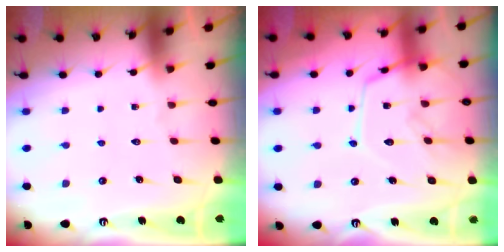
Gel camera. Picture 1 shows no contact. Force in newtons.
{"total": 13.0, "press": 13.0, "slide": 1.2}